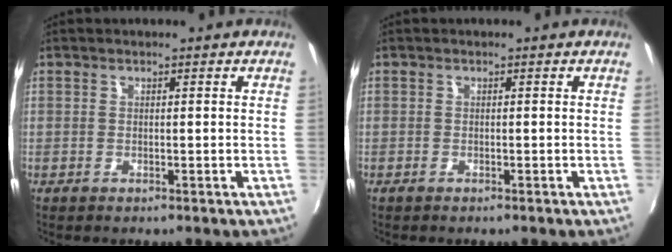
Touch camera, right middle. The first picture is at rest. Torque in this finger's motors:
{"motor_torque": [-0.18, 0.02, 0.06, -0.01]}